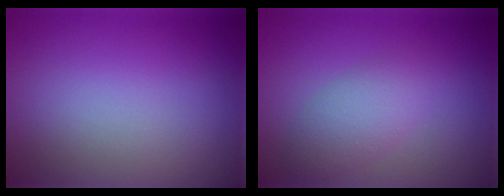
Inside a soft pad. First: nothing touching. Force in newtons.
{"total": 3.3, "press": 3.3, "slide": 0.2}